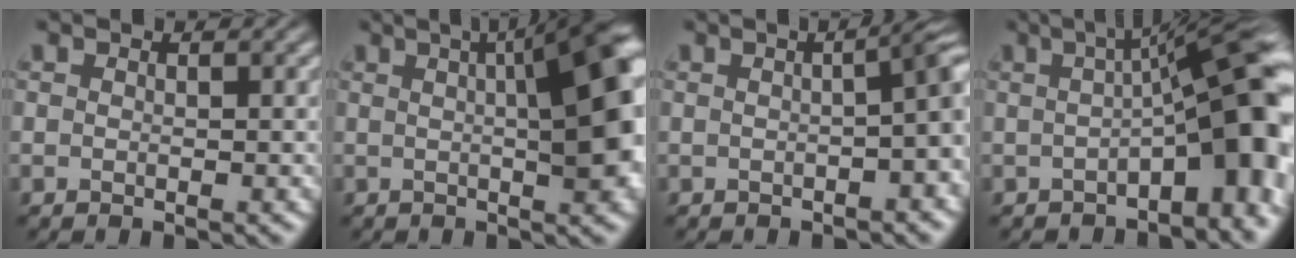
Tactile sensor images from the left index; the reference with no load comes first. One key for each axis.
{"total": 10.2, "fx": 2.2, "fy": 2.5, "fz": 9.7, "tx": -0.099, "ty": 0.024, "tz": 0.024}
{"total": 6.0, "fx": -0.1, "fy": 2.1, "fz": 5.6, "tx": -0.035, "ty": 0.015, "tz": 0.000}
{"total": 11.1, "fx": -0.9, "fy": 3.5, "fz": 10.5, "tx": -0.116, "ty": 0.014, "tz": -0.017}